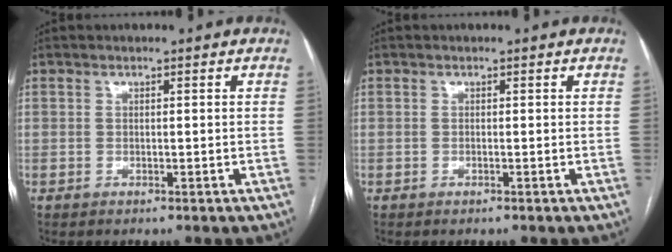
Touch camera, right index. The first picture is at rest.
{"total": 0.0}